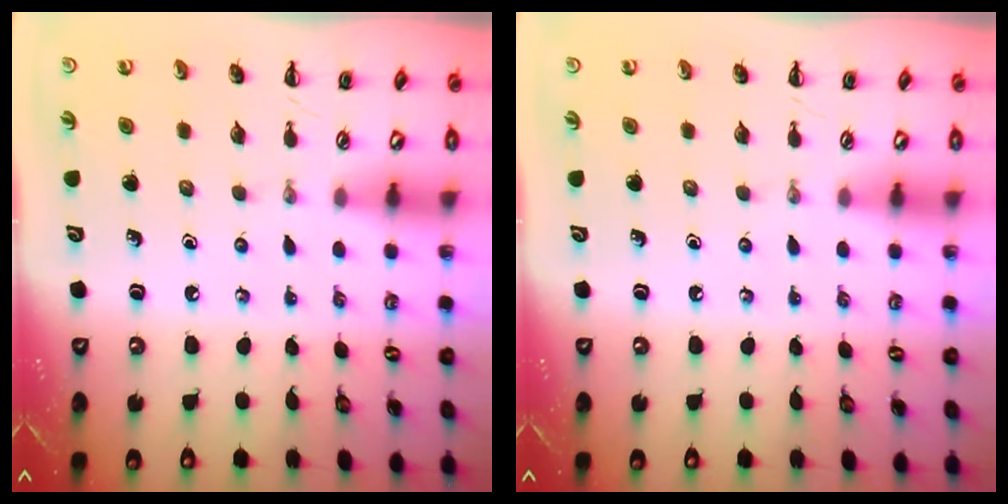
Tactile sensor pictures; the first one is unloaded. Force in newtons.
{"total": 0.0}